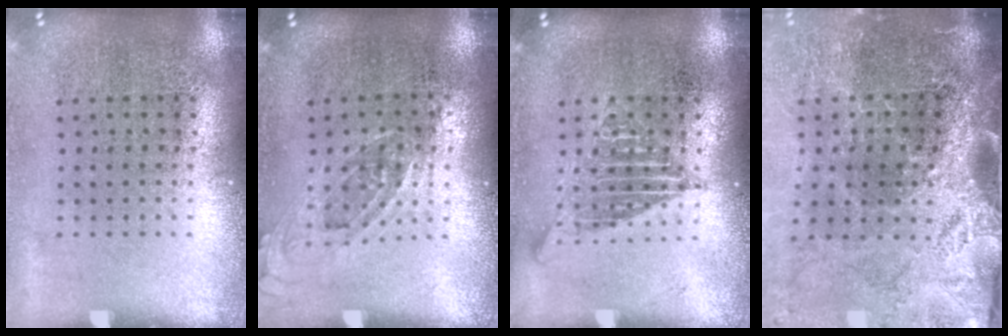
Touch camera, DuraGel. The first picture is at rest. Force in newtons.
{"total": 0.7, "press": 0.7, "slide": 0.3}
{"total": 2.1, "press": 2.1, "slide": 0.3}
{"total": 4.2, "press": 3.4, "slide": 2.4}